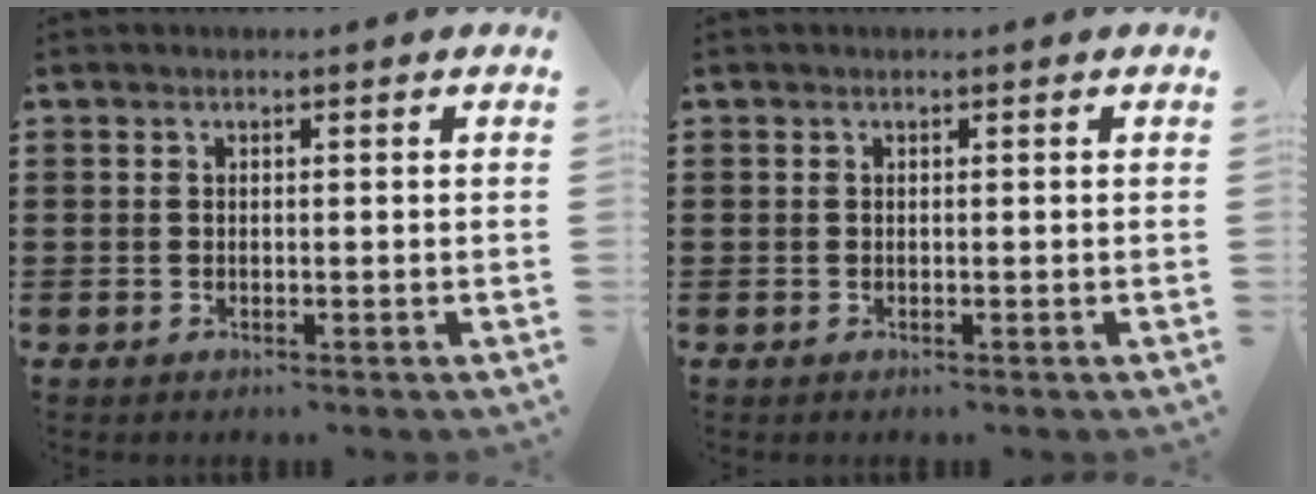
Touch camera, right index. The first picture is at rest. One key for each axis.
{"total": 0.0}